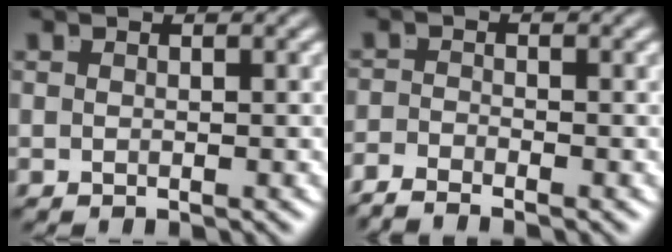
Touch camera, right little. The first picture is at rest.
{"total": 2.2, "force": [-2.2, 0.0, 0.4], "torque": [-0.003, -0.015, -0.035]}